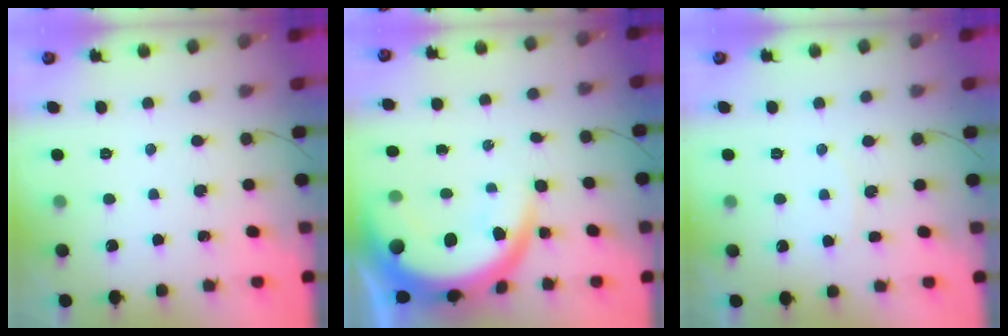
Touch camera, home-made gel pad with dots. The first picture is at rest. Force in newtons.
{"total": 12.7, "press": 12.7, "slide": 1.0}
{"total": 5.7, "press": 5.7, "slide": 0.1}